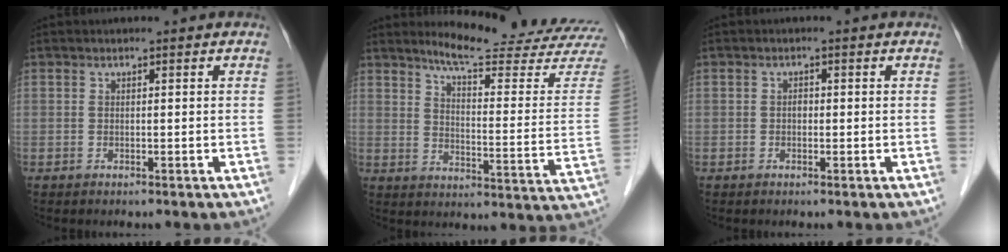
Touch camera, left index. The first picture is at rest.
{"total": 19.1, "force": [18.1, -0.4, 6.0], "torque": [-0.092, -0.116, 0.219]}
{"total": 0.7, "force": [-0.1, 0.5, 0.5], "torque": [-0.006, 0.003, -0.004]}